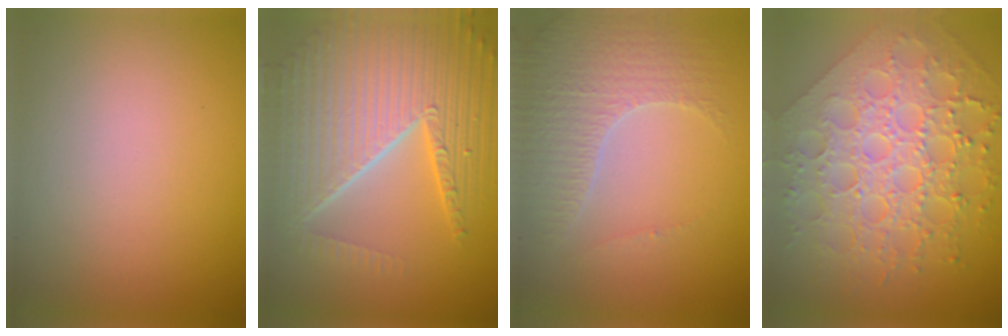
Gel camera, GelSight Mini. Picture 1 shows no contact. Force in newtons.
{"total": 10.2, "press": 6.6, "slide": 7.8}
{"total": 3.5, "press": 3.4, "slide": 0.6}
{"total": 7.7, "press": 6.3, "slide": 4.3}